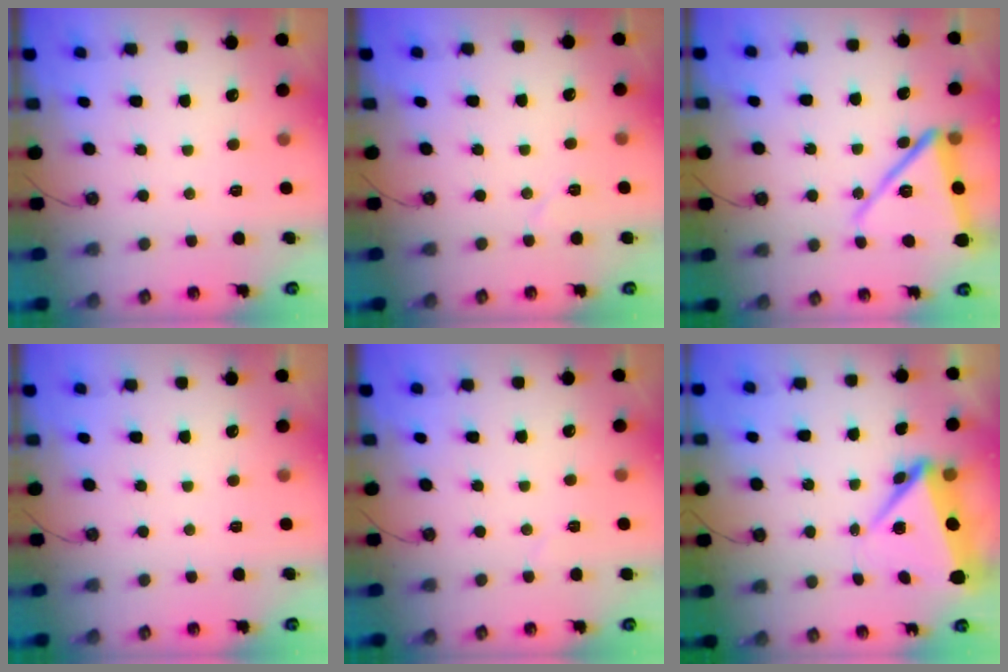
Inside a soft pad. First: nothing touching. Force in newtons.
{"total": 4.3, "press": 3.9, "slide": 1.7}
{"total": 15.4, "press": 12.5, "slide": 9.1}
{"total": 0.0}
{"total": 2.9, "press": 2.7, "slide": 1.2}
{"total": 7.0, "press": 6.8, "slide": 1.8}